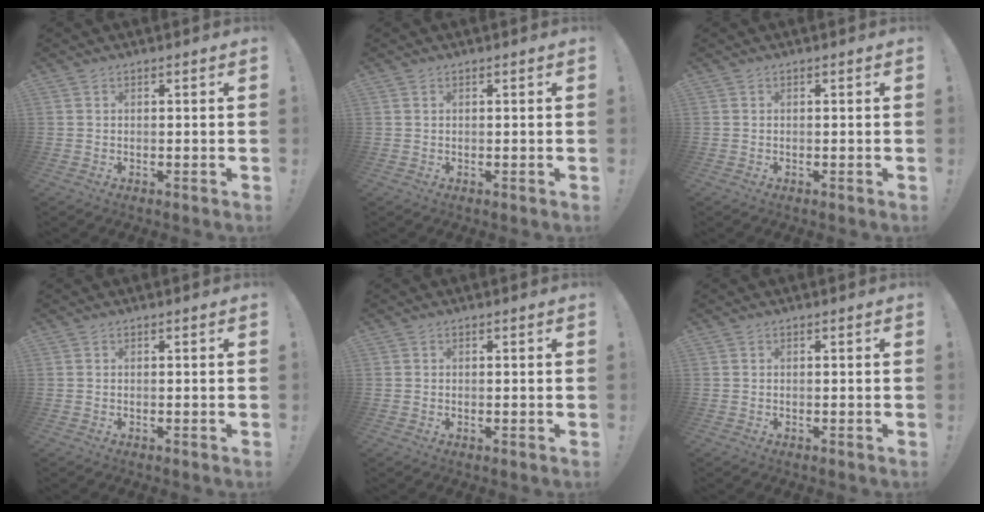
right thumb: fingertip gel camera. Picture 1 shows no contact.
{"total": 0.0}
{"total": 0.0}
{"total": 0.0}
{"total": 0.0}
{"total": 0.0}